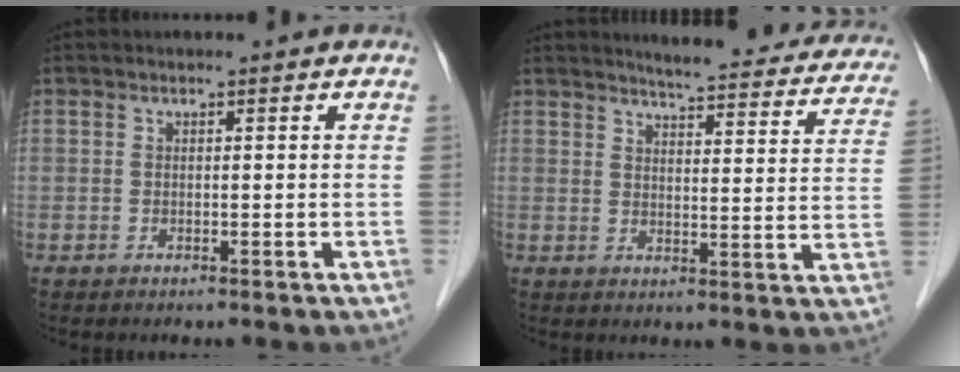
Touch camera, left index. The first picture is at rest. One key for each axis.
{"total": 19.9, "fx": 18.3, "fy": 3.4, "fz": 7.2, "tx": -0.073, "ty": -0.040, "tz": 0.202}